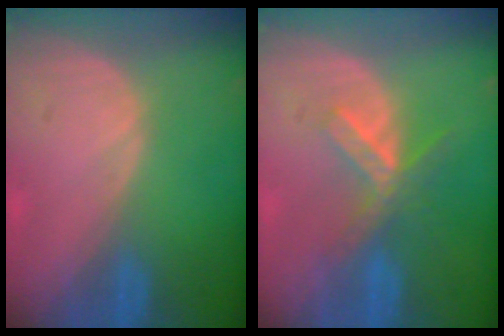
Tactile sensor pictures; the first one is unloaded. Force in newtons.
{"total": 5.2, "press": 5.1, "slide": 1.0}